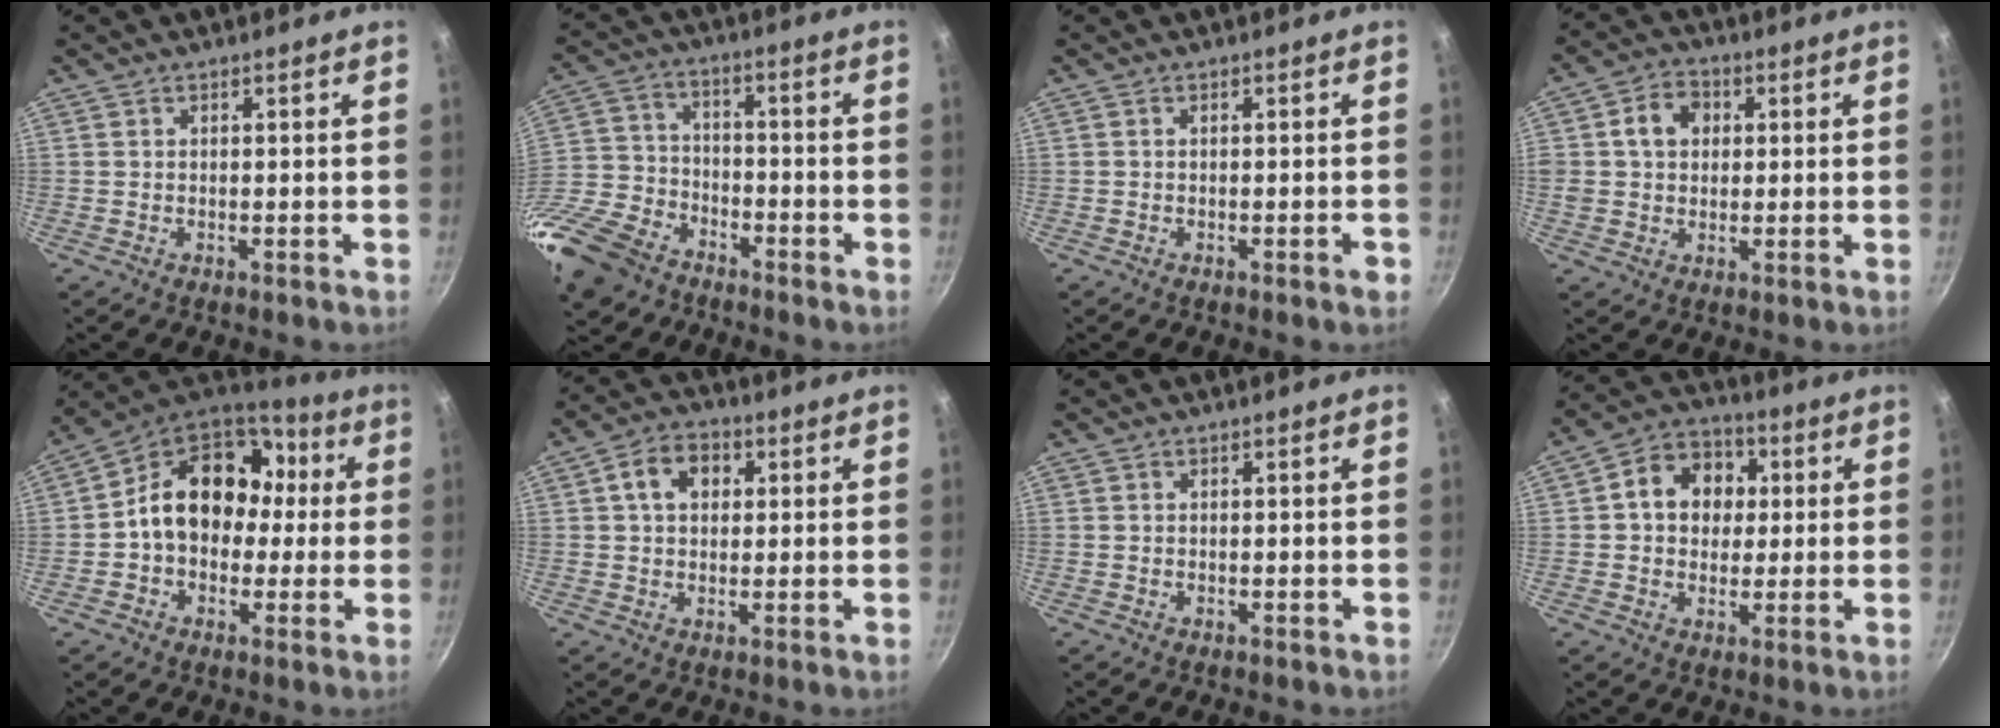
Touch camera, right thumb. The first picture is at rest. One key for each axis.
{"total": 17.9, "fx": -11.4, "fy": 11.2, "fz": 8.1, "tx": -0.178, "ty": 0.052, "tz": -0.227}
{"total": 1.3, "fx": -0.7, "fy": 0.2, "fz": 1.1, "tx": -0.019, "ty": 0.008, "tz": -0.010}
{"total": 7.3, "fx": 1.6, "fy": 6.0, "fz": 3.8, "tx": -0.039, "ty": 0.010, "tz": 0.017}
{"total": 18.4, "fx": 1.2, "fy": 14.3, "fz": 11.5, "tx": -0.143, "ty": 0.052, "tz": 0.008}
{"total": 7.3, "fx": 2.0, "fy": 5.4, "fz": 4.5, "tx": -0.054, "ty": 0.009, "tz": 0.023}
{"total": 0.0}
{"total": 11.2, "fx": 1.9, "fy": 9.1, "fz": 6.2, "tx": -0.065, "ty": 0.016, "tz": 0.014}